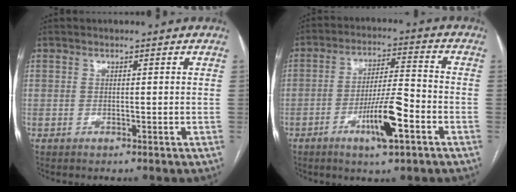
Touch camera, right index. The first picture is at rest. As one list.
[{"total": 9.9, "force": [-4.3, 1.1, 8.8], "torque": [-0.160, -0.001, -0.070]}]